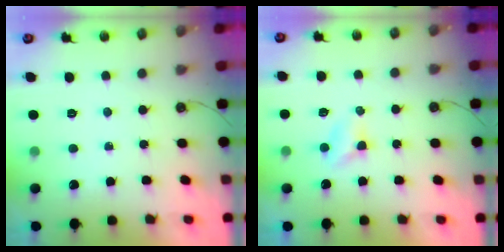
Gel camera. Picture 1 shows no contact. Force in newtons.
{"total": 2.7, "press": 2.7, "slide": 0.3}